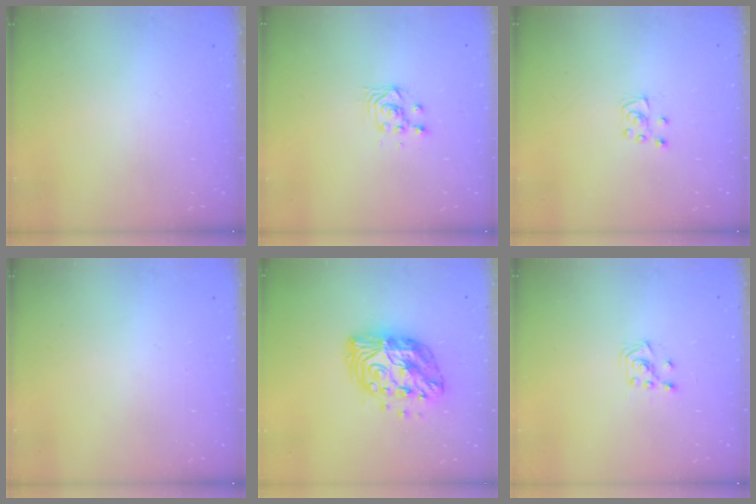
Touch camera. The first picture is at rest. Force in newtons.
{"total": 3.4, "press": 3.4, "slide": 0.2}
{"total": 4.4, "press": 4.4, "slide": 0.2}
{"total": 0.0}
{"total": 14.3, "press": 14.3, "slide": 0.9}
{"total": 4.4, "press": 4.4, "slide": 0.5}